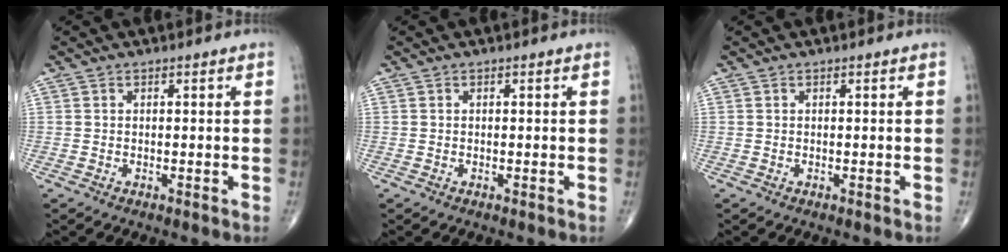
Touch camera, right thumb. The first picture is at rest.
{"total": 0.0}
{"total": 0.0}